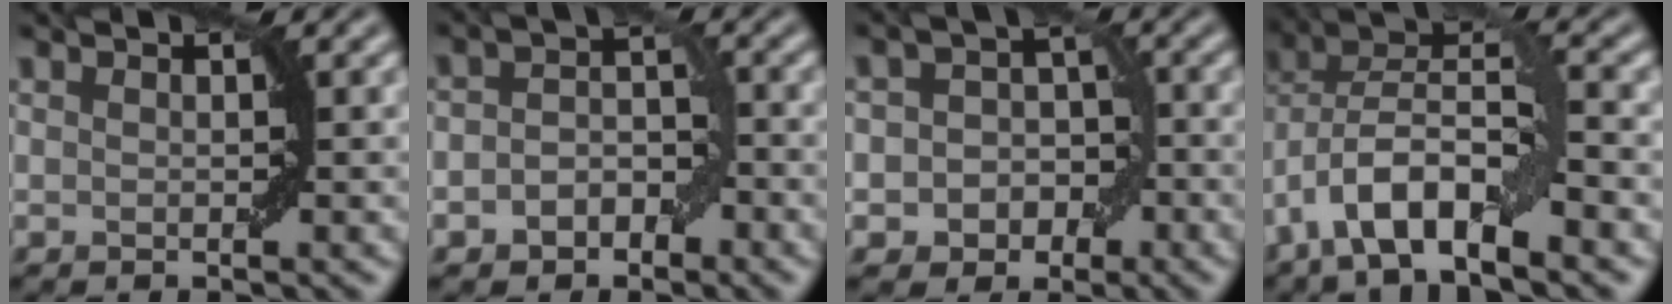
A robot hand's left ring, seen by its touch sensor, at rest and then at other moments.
{"total": 3.2, "force": [-1.4, 2.3, 1.7], "torque": [-0.022, 0.007, -0.028]}
{"total": 5.2, "force": [-1.7, 4.5, 1.9], "torque": [-0.004, 0.018, -0.044]}
{"total": 8.1, "force": [-3.7, 3.1, 6.4], "torque": [-0.120, 0.012, -0.078]}